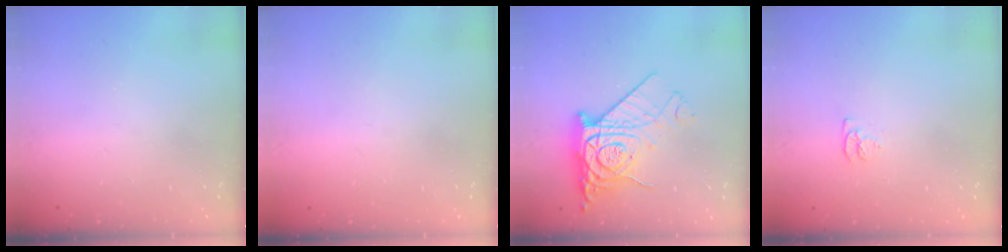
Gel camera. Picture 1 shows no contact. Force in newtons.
{"total": 0.8, "press": 0.8, "slide": 0.1}
{"total": 14.8, "press": 14.7, "slide": 1.6}
{"total": 4.4, "press": 4.3, "slide": 0.6}